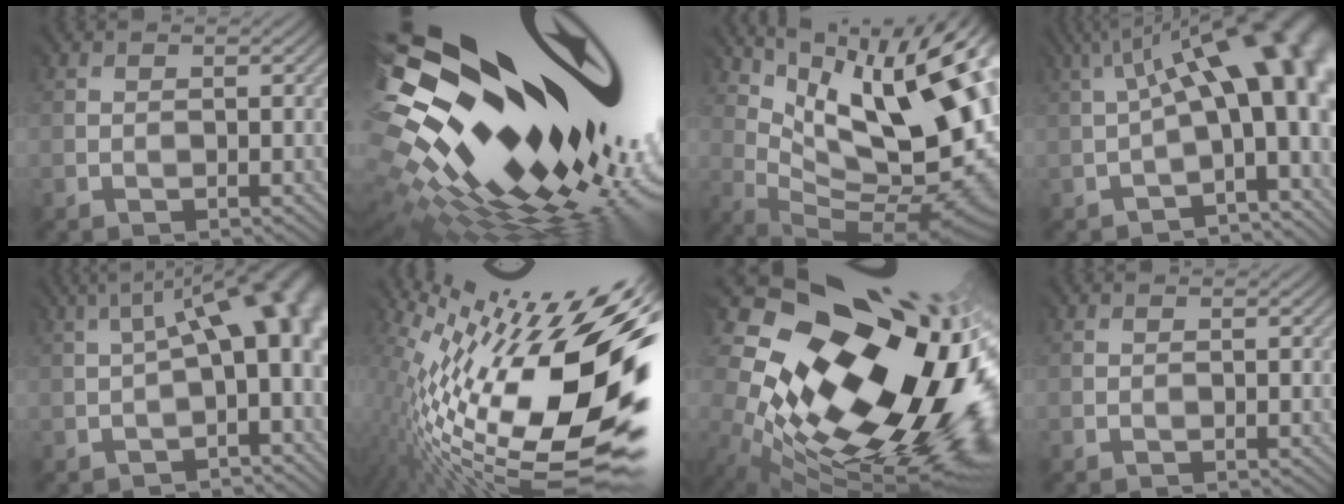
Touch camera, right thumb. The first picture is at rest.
{"total": 20.0, "force": [3.9, 9.7, 17.0], "torque": [-0.315, 0.009, 0.070]}
{"total": 17.1, "force": [6.7, 5.6, 14.7], "torque": [-0.229, 0.021, 0.127]}
{"total": 13.8, "force": [0.8, 5.2, 12.8], "torque": [-0.165, 0.019, 0.022]}
{"total": 9.2, "force": [-0.5, 3.2, 8.6], "torque": [-0.108, 0.012, -0.002]}
{"total": 19.0, "force": [4.1, 5.6, 17.7], "torque": [-0.298, -0.006, 0.077]}
{"total": 18.9, "force": [2.4, 12.0, 14.4], "torque": [-0.238, -0.023, 0.056]}
{"total": 0.0}